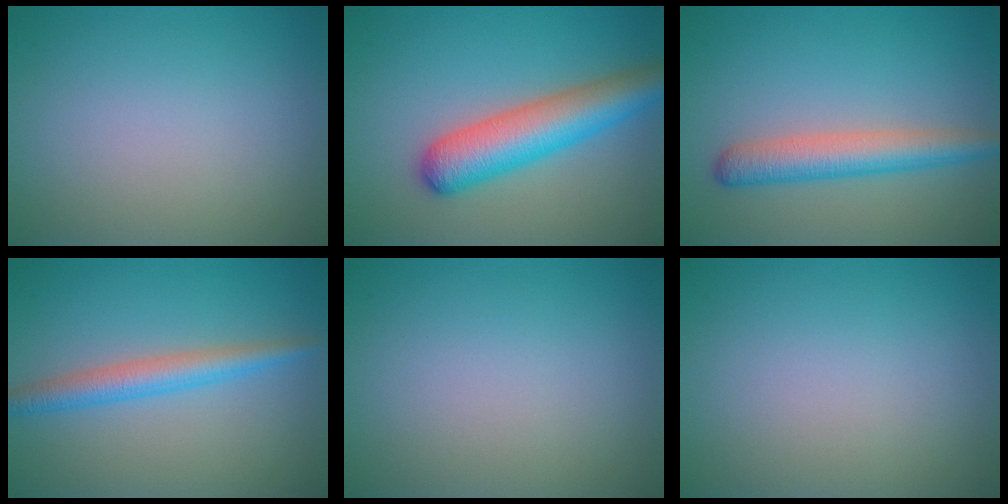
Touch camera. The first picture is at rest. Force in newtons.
{"total": 6.6, "press": 6.6, "slide": 0.2}
{"total": 4.1, "press": 4.1, "slide": 0.1}
{"total": 3.2, "press": 3.2, "slide": 0.1}
{"total": 0.0}
{"total": 0.0}